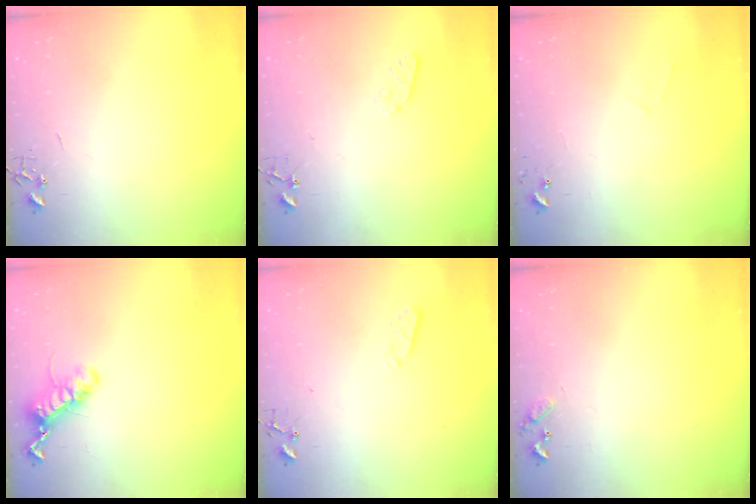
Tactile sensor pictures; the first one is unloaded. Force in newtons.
{"total": 5.3, "press": 5.2, "slide": 0.7}
{"total": 4.8, "press": 4.8, "slide": 0.5}
{"total": 12.2, "press": 12.2, "slide": 0.9}
{"total": 3.6, "press": 3.6, "slide": 0.5}
{"total": 7.0, "press": 7.0, "slide": 0.6}